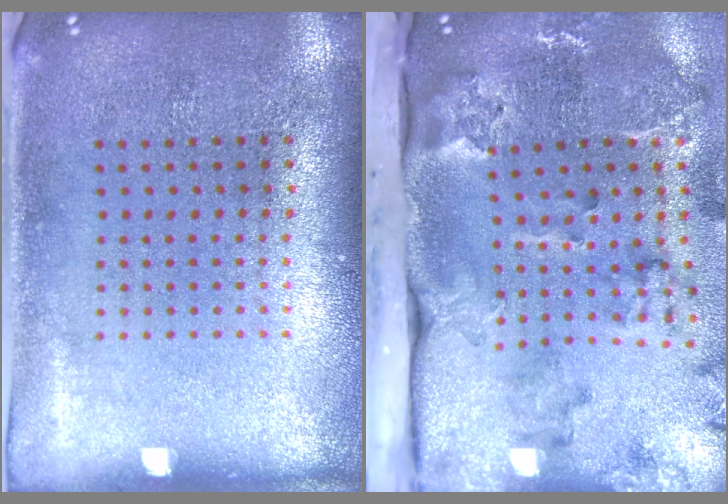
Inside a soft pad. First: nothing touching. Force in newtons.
{"total": 3.7, "press": 2.6, "slide": 2.6}